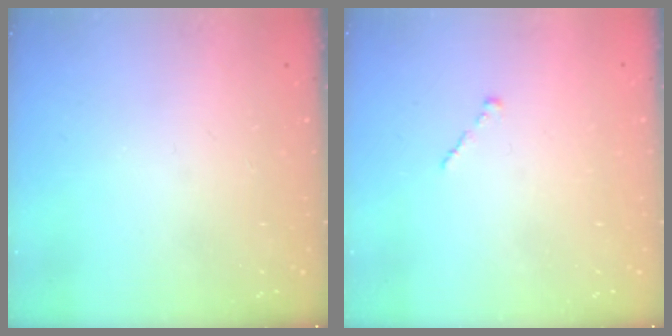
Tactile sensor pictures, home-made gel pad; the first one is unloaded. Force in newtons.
{"total": 0.0}